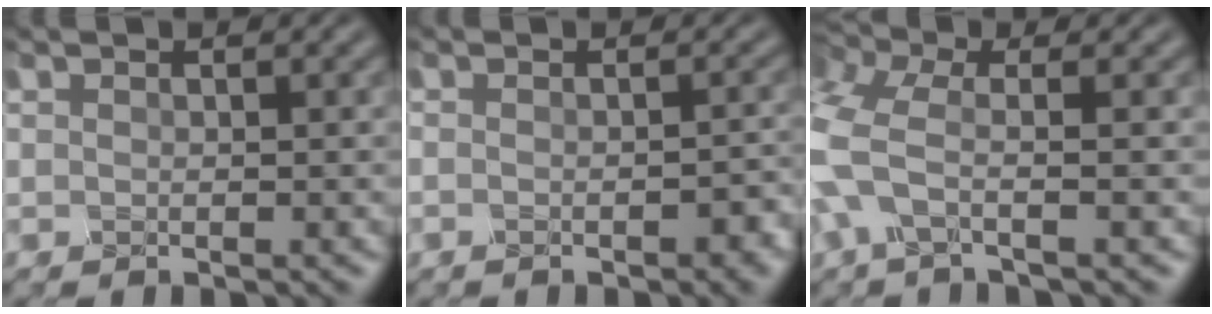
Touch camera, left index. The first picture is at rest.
{"total": 1.9, "force": [-0.9, 0.8, 1.5], "torque": [-0.021, 0.000, -0.013]}
{"total": 5.7, "force": [-1.5, 2.5, 4.9], "torque": [-0.134, 0.001, -0.042]}